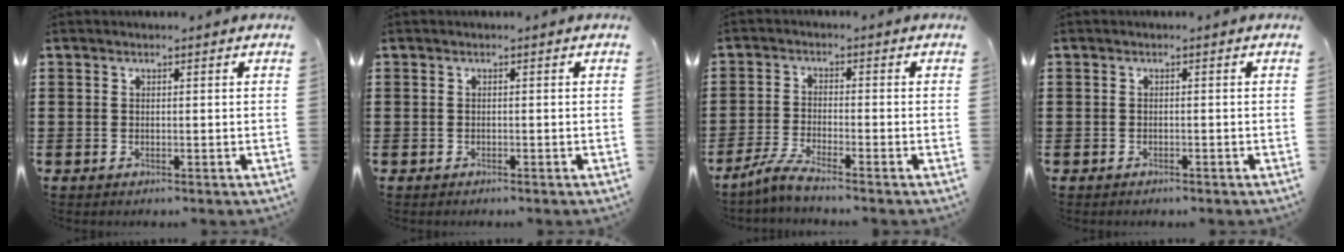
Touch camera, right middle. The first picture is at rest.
{"total": 0.0}
{"total": 3.8, "force": [-3.2, -0.3, 2.1], "torque": [-0.058, -0.013, -0.065]}
{"total": 0.6, "force": [-0.6, 0.1, 0.1], "torque": [-0.003, -0.001, -0.012]}